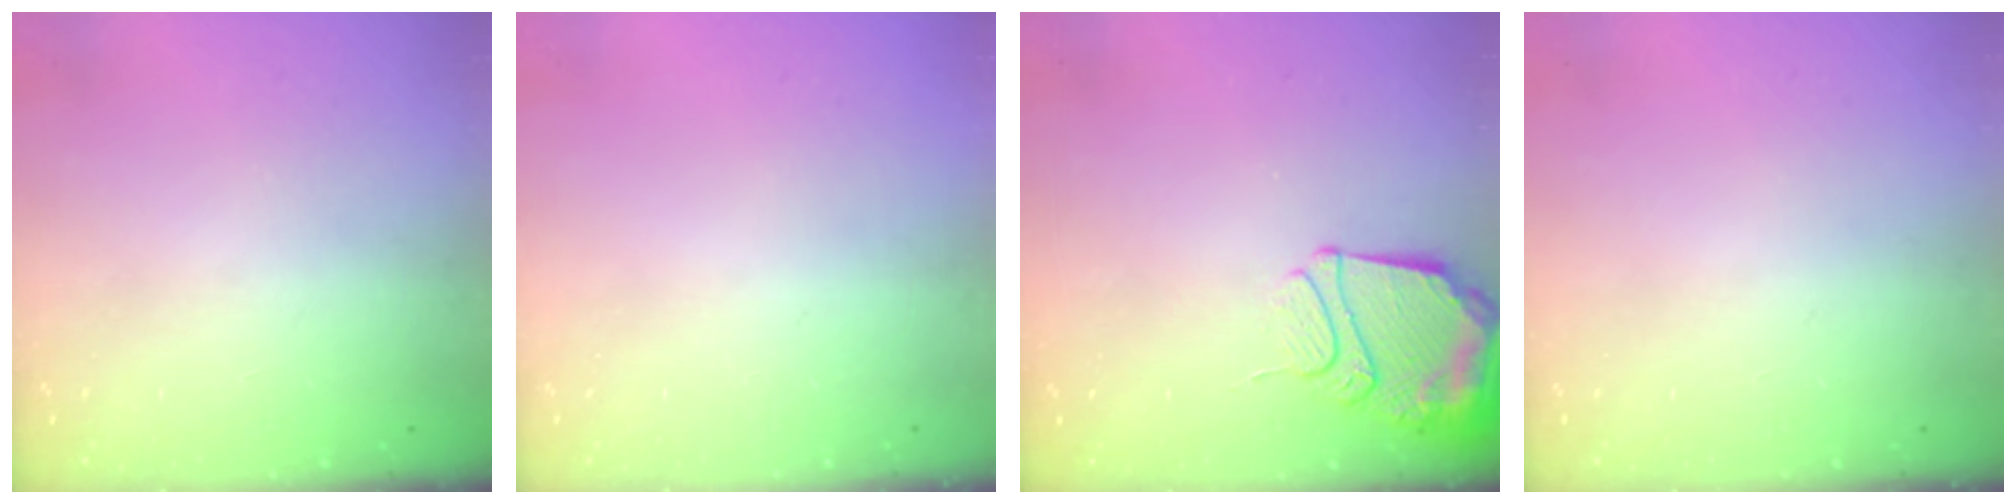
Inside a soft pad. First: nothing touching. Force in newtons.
{"total": 0.0}
{"total": 13.3, "press": 13.2, "slide": 1.4}
{"total": 0.0}